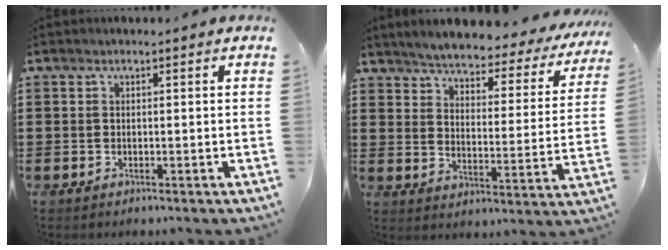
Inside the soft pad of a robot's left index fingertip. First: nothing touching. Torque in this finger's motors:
{"motor_torque": [1.93, -0.22, 1.05, 0.21]}